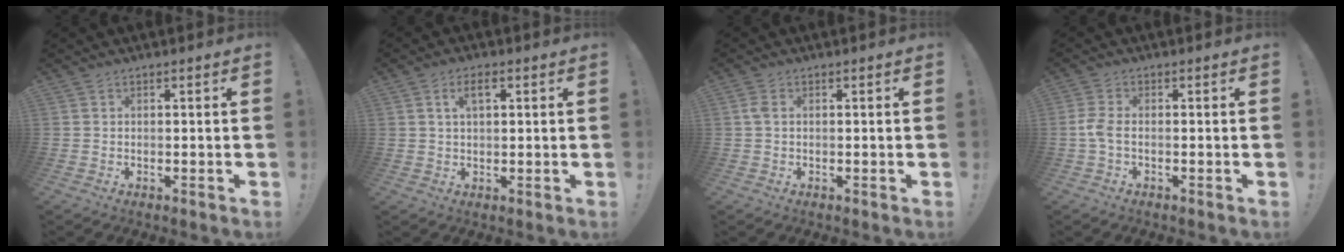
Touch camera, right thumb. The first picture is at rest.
{"total": 4.3, "force": [1.4, 2.2, 3.4], "torque": [-0.060, 0.005, 0.022]}
{"total": 1.9, "force": [0.2, 1.1, 1.5], "torque": [-0.022, 0.003, 0.002]}
{"total": 3.7, "force": [-0.9, 1.4, 3.3], "torque": [-0.078, -0.003, -0.020]}